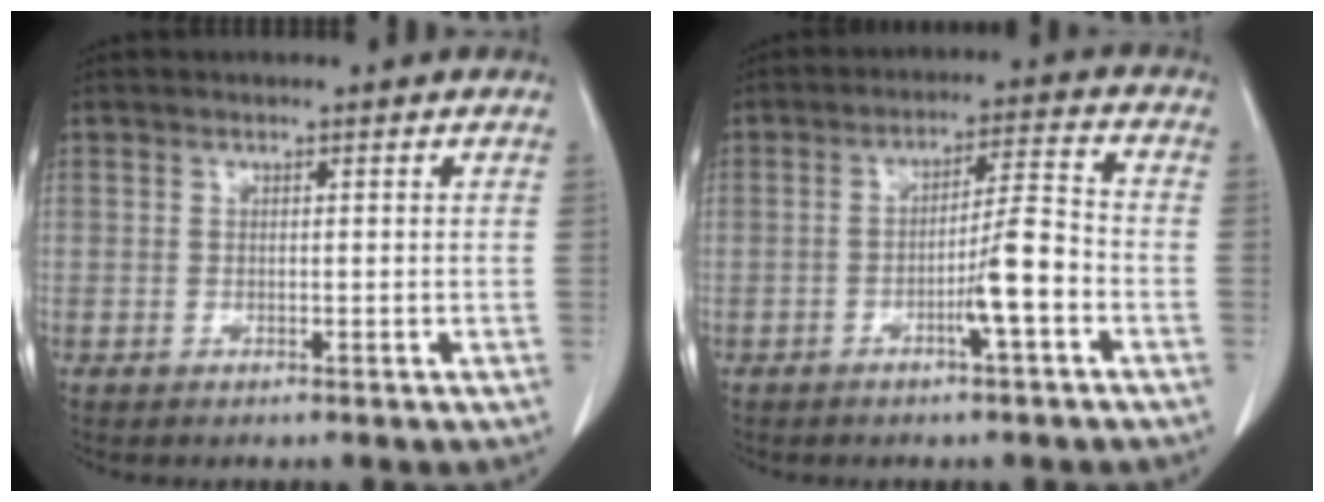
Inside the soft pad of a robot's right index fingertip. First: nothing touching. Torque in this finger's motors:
{"motor_torque": [0.96, -0.27, 0.41, 0.08]}